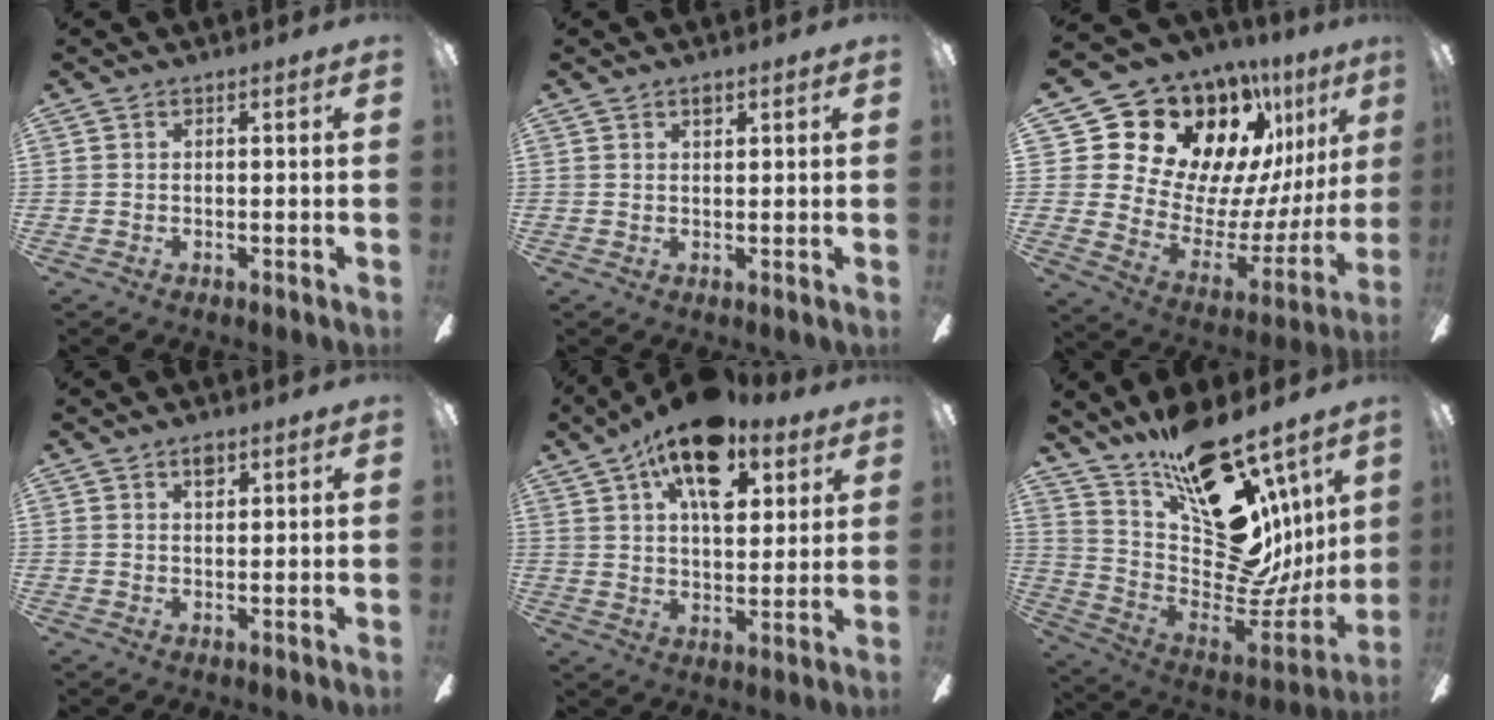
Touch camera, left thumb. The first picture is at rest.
{"total": 1.7, "force": [1.3, 0.6, 1.0], "torque": [-0.013, -0.001, 0.021]}
{"total": 22.7, "force": [15.3, 13.5, 9.9], "torque": [-0.175, -0.131, 0.303]}
{"total": 2.5, "force": [1.7, 1.1, 1.4], "torque": [-0.024, 0.000, 0.030]}
{"total": 16.0, "force": [9.2, 7.8, 10.5], "torque": [-0.164, -0.025, 0.156]}
{"total": 23.0, "force": [13.3, 11.2, 15.2], "torque": [-0.193, -0.128, 0.254]}